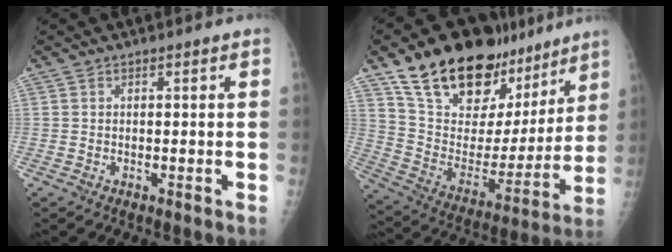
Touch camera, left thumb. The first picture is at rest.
{"total": 26.2, "force": [18.4, 13.5, 12.9], "torque": [-0.170, -0.065, 0.308]}